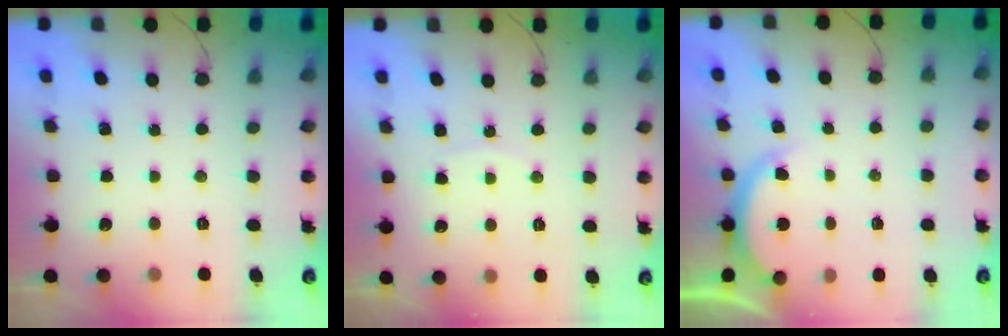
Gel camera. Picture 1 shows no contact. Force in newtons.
{"total": 6.7, "press": 6.7, "slide": 0.5}
{"total": 4.6, "press": 4.6, "slide": 0.6}